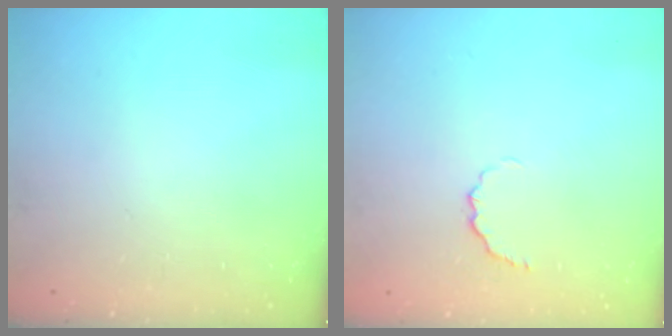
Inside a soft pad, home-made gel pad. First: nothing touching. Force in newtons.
{"total": 3.7, "press": 3.5, "slide": 1.1}